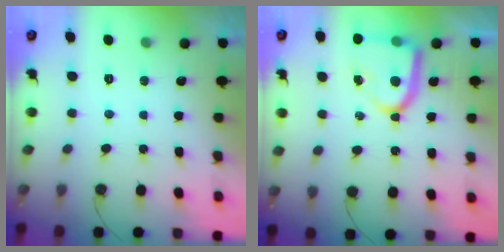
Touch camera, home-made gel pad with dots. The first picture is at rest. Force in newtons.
{"total": 15.1, "press": 15.0, "slide": 1.5}